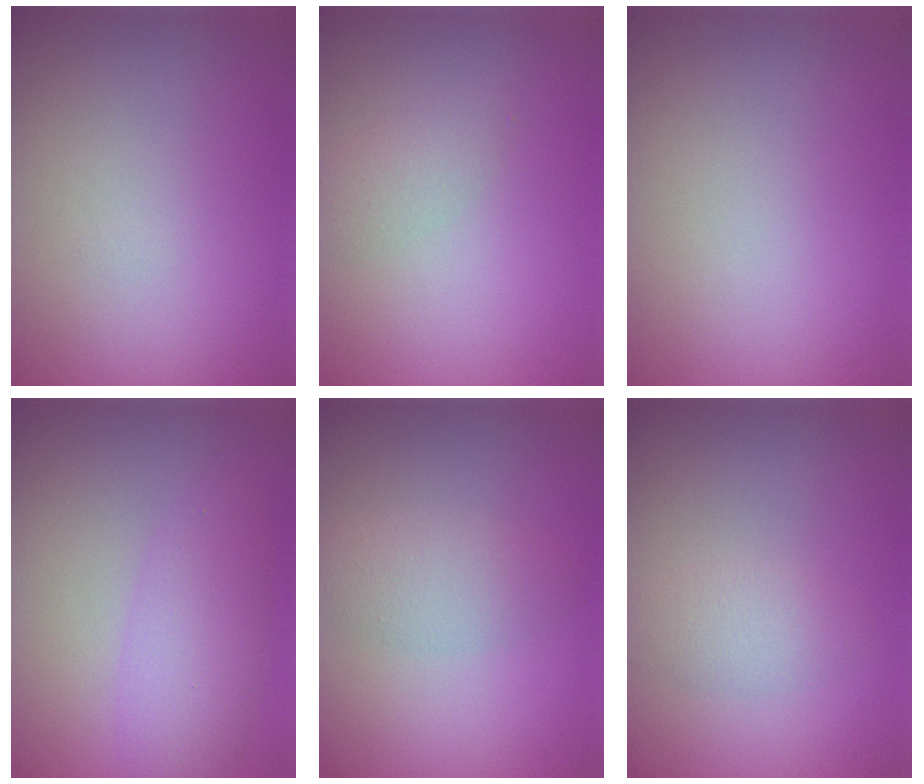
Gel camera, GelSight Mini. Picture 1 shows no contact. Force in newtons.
{"total": 1.5, "press": 1.5, "slide": 0.1}
{"total": 0.0}
{"total": 2.2, "press": 2.2, "slide": 0.1}
{"total": 2.8, "press": 2.8, "slide": 0.1}
{"total": 1.9, "press": 1.9, "slide": 0.1}